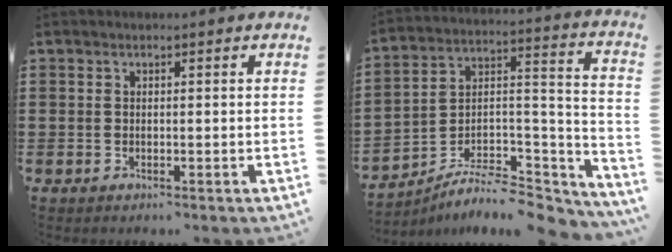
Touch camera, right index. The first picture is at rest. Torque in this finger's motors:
{"motor_torque": [1.30, 0.84, 0.22, 0.08]}